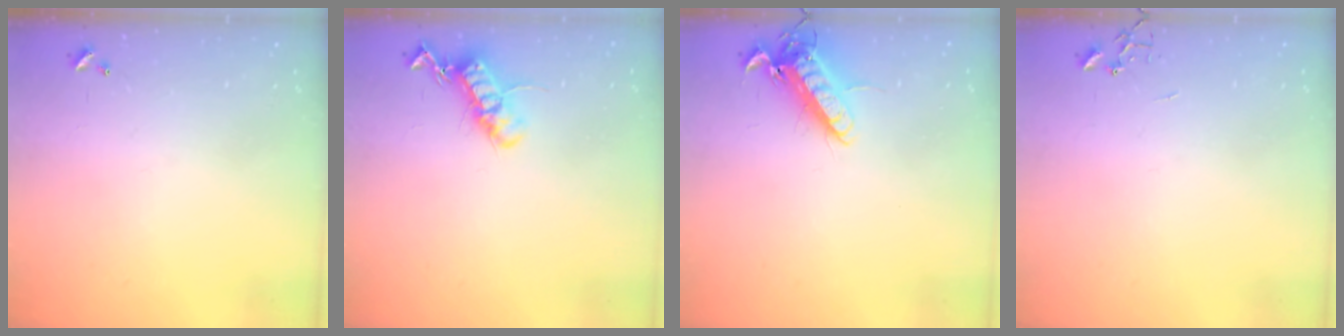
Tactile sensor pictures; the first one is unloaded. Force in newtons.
{"total": 13.3, "press": 13.3, "slide": 0.3}
{"total": 12.8, "press": 12.7, "slide": 1.9}
{"total": 0.0}